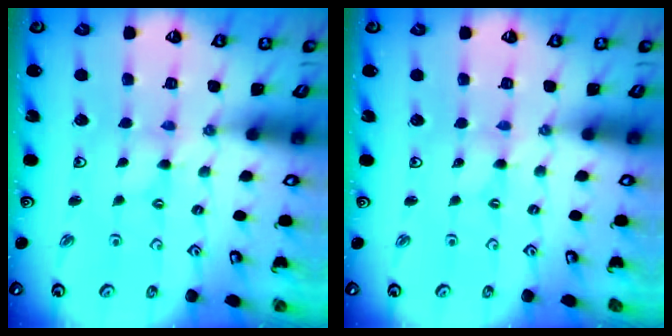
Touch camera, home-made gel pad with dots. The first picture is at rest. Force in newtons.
{"total": 0.0}